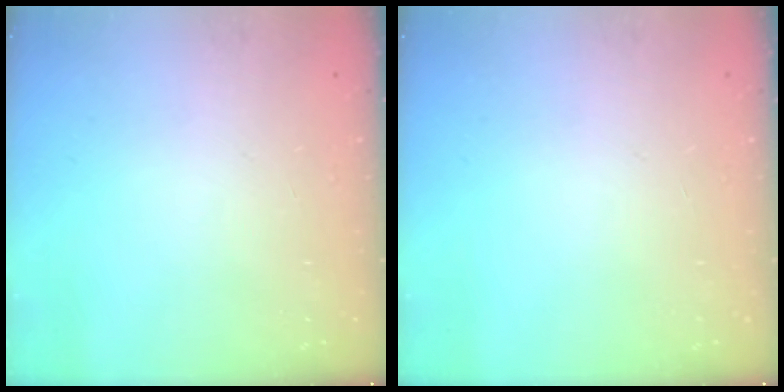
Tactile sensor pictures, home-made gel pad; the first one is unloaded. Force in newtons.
{"total": 0.0}